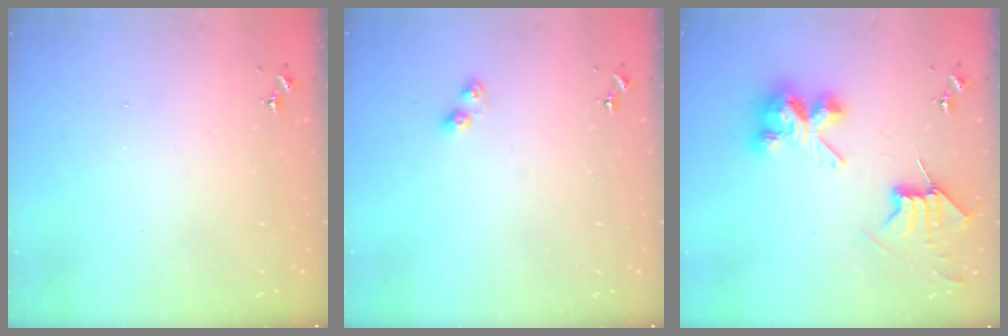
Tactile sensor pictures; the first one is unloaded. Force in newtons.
{"total": 4.1, "press": 4.0, "slide": 0.6}
{"total": 8.7, "press": 8.6, "slide": 0.6}